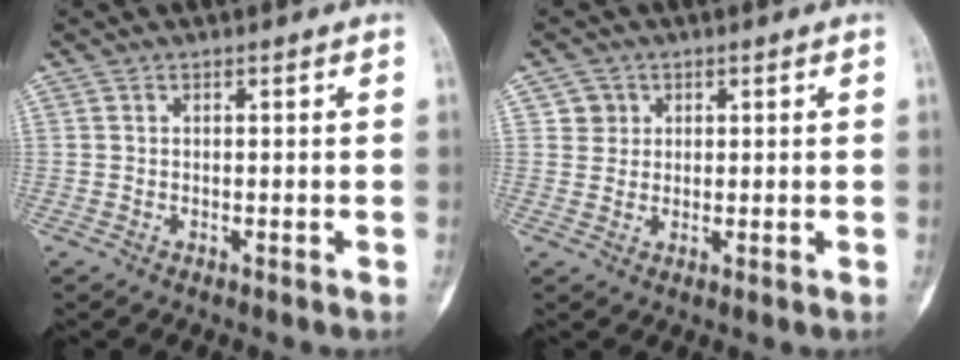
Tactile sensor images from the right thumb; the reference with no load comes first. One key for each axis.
{"total": 2.9, "fx": 1.1, "fy": 2.7, "fz": 0.1, "tx": 0.022, "ty": -0.002, "tz": 0.013}